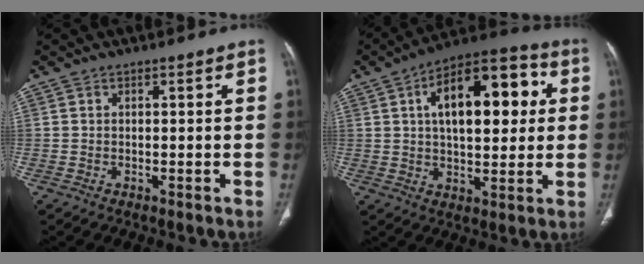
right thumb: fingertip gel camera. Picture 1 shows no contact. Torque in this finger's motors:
{"motor_torque": [-1.15, 2.15, 1.04, 0.76, 0.50]}